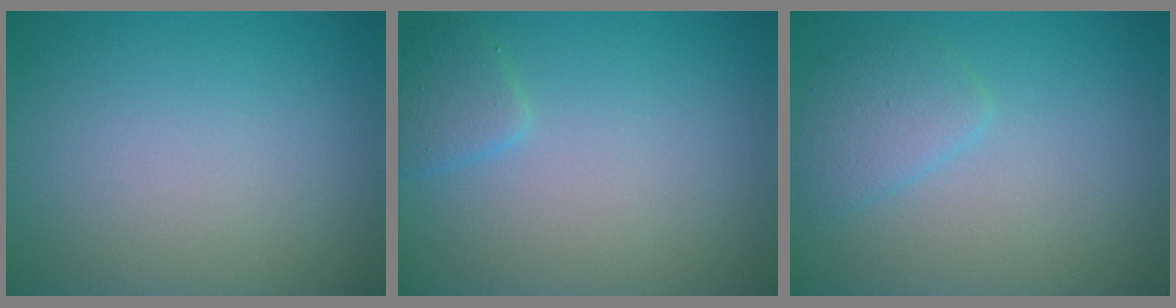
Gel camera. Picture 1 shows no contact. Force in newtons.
{"total": 1.5, "press": 1.5, "slide": 0.1}
{"total": 2.2, "press": 2.2, "slide": 0.1}